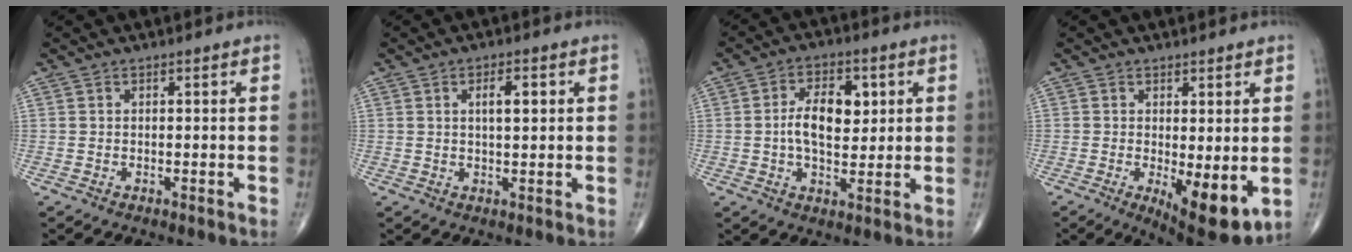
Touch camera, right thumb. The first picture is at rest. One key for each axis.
{"total": 4.0, "fx": 1.1, "fy": 1.5, "fz": 3.5, "tx": -0.053, "ty": -0.002, "tz": 0.017}
{"total": 9.4, "fx": 1.3, "fy": 5.4, "fz": 7.6, "tx": -0.108, "ty": 0.000, "tz": 0.022}
{"total": 9.4, "fx": -1.4, "fy": 3.3, "fz": 8.7, "tx": -0.117, "ty": -0.025, "tz": -0.011}